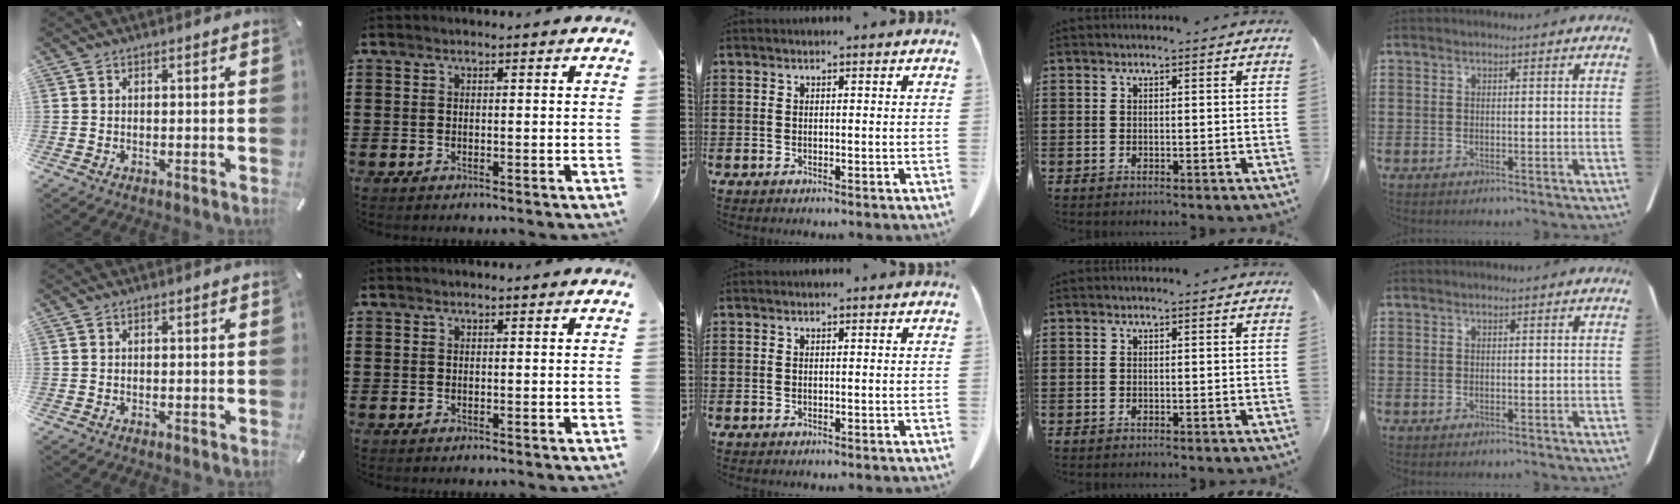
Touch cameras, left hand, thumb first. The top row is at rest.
{}